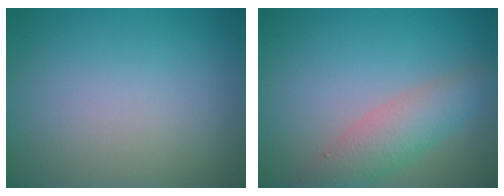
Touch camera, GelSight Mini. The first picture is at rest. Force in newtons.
{"total": 3.1, "press": 3.1, "slide": 0.3}